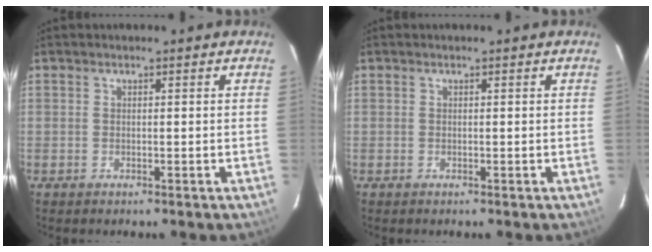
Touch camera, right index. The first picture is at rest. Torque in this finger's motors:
{"motor_torque": [-0.06, 0.17, 0.06, 0.01]}